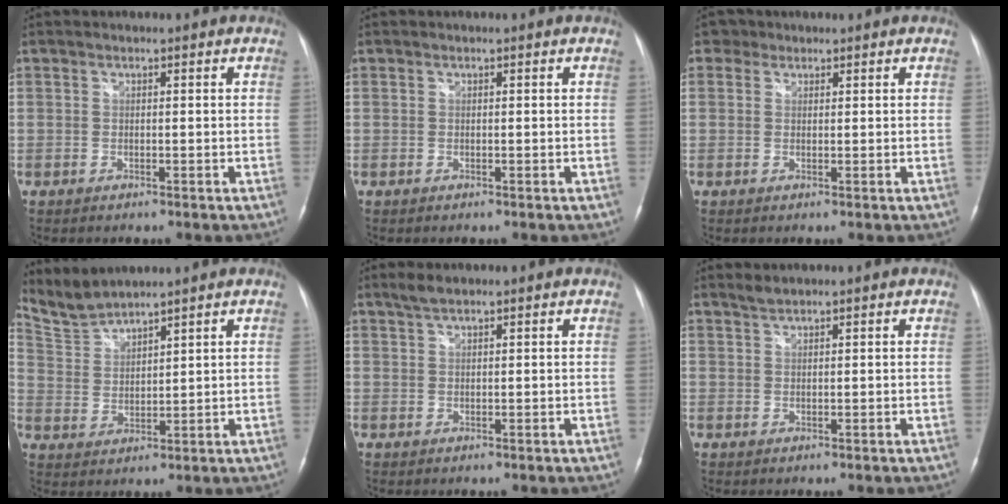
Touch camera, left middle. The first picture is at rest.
{"total": 0.0}
{"total": 1.9, "force": [1.1, 1.6, 0.1], "torque": [0.008, 0.005, 0.011]}
{"total": 5.5, "force": [5.4, -0.7, -0.2], "torque": [-0.016, 0.006, 0.126]}
{"total": 2.0, "force": [1.7, 0.4, 1.1], "torque": [-0.027, 0.008, 0.034]}
{"total": 1.3, "force": [1.2, 0.1, 0.4], "torque": [-0.010, 0.006, 0.027]}